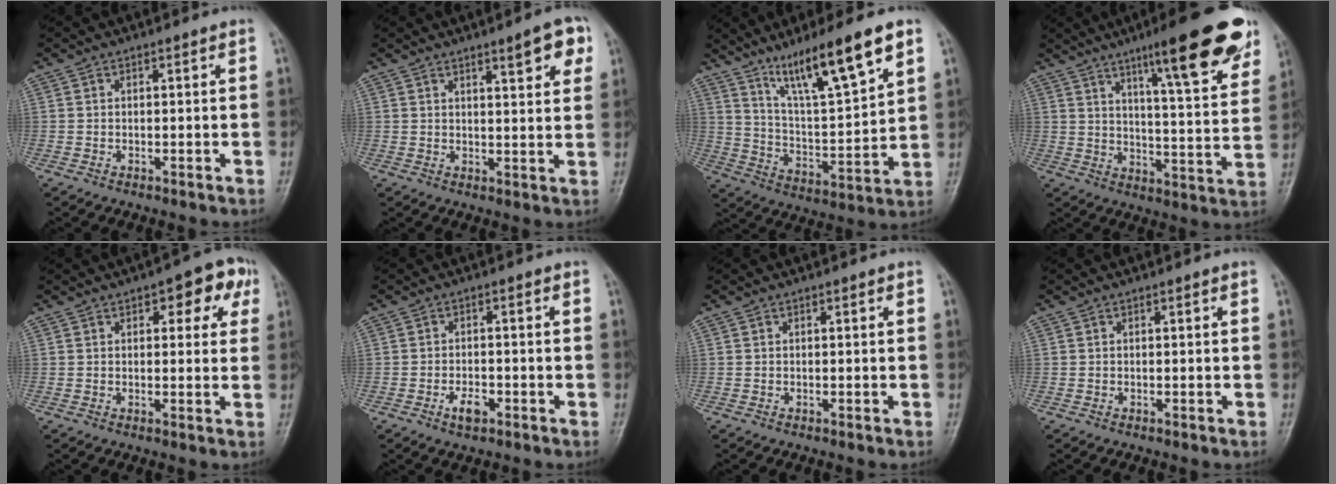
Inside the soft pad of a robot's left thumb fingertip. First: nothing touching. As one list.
[{"total": 6.7, "force": [3.6, 1.6, 5.4], "torque": [-0.059, -0.016, 0.047]}, {"total": 16.6, "force": [10.5, 2.5, 12.6], "torque": [-0.207, -0.049, 0.194]}, {"total": 19.6, "force": [11.7, 3.5, 15.3], "torque": [-0.181, -0.047, 0.171]}, {"total": 8.2, "force": [3.6, 3.9, 6.2], "torque": [-0.038, -0.001, 0.036]}, {"total": 3.2, "force": [-1.6, 1.7, 2.2], "torque": [-0.036, 0.006, -0.028]}, {"total": 0.0}, {"total": 0.0}]